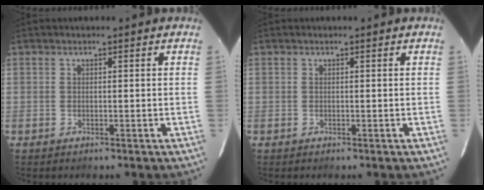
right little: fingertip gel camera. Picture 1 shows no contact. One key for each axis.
{"total": 0.0}